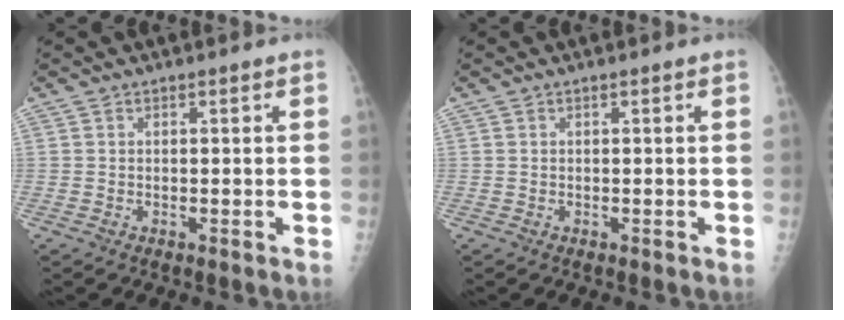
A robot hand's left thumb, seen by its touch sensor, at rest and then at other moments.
{"total": 0.0}